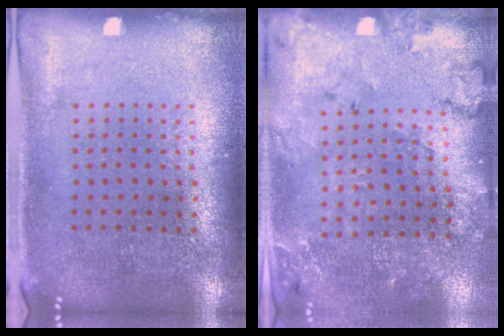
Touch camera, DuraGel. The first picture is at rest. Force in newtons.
{"total": 1.8, "press": 1.8, "slide": 0.3}